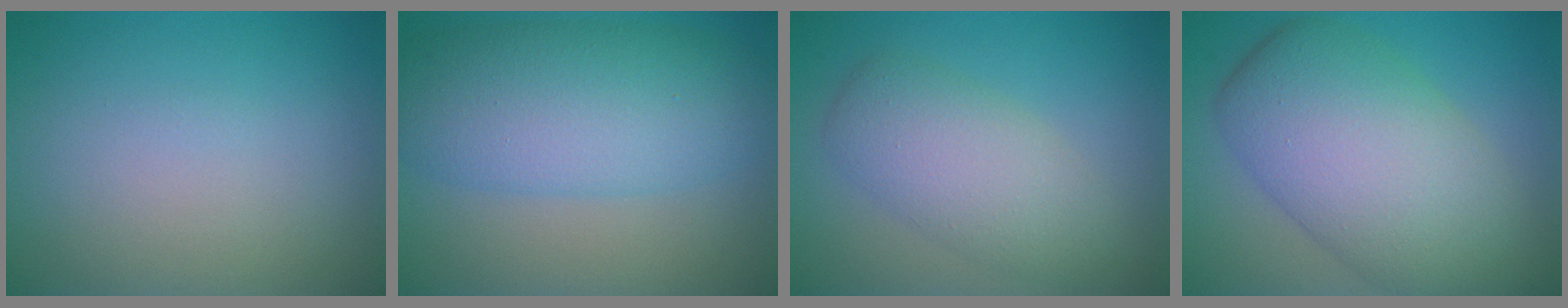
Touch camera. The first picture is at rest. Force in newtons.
{"total": 8.3, "press": 8.3, "slide": 0.0}
{"total": 5.0, "press": 5.0, "slide": 0.2}
{"total": 10.8, "press": 10.8, "slide": 0.4}